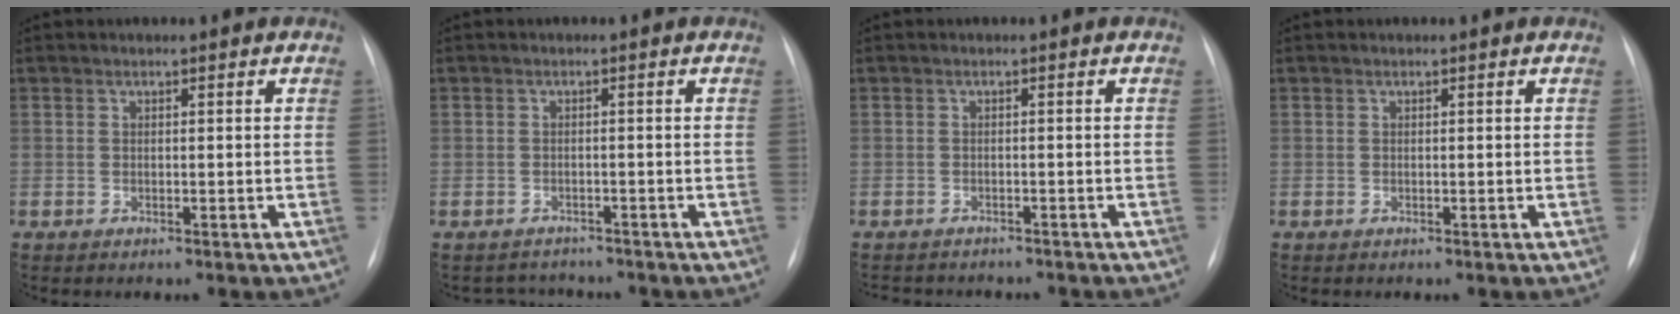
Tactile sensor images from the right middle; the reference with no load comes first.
{"total": 3.1, "force": [-2.7, 1.4, -0.7], "torque": [0.004, 0.003, -0.041]}
{"total": 7.1, "force": [-6.3, 2.3, 2.3], "torque": [-0.034, 0.001, -0.076]}
{"total": 0.0}